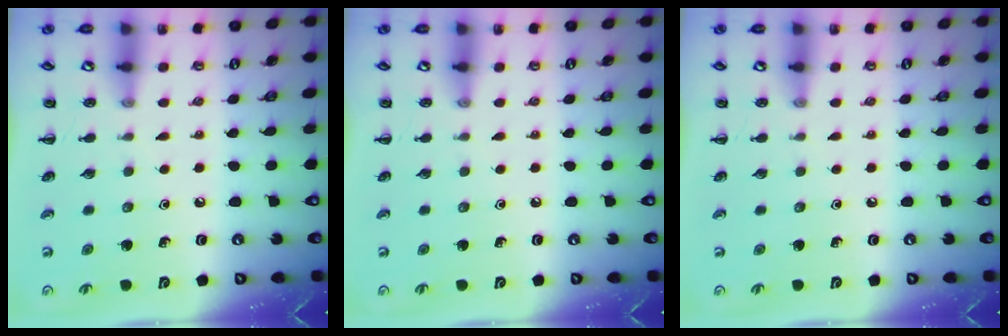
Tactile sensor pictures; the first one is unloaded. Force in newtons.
{"total": 0.0}
{"total": 0.0}